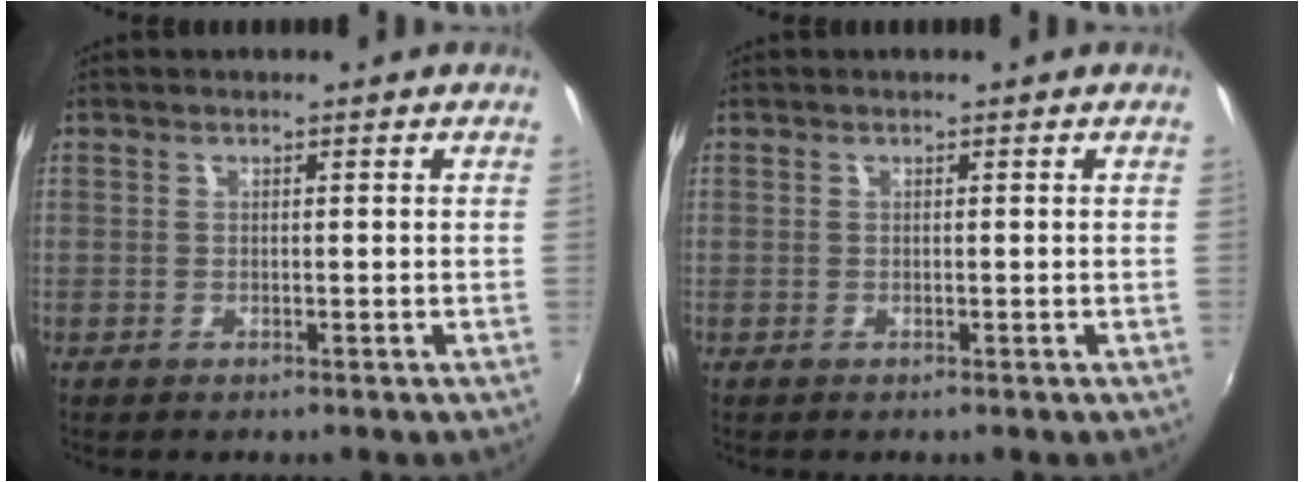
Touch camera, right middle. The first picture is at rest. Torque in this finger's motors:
{"motor_torque": [-0.19, -0.13, -0.01, 0.00]}